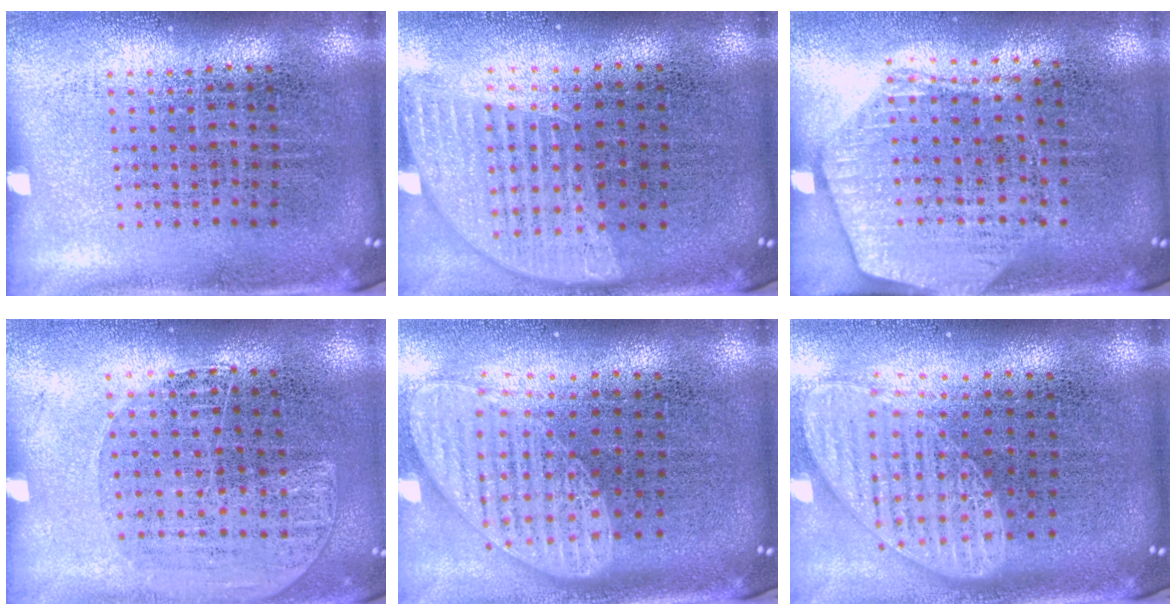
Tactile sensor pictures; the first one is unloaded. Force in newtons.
{"total": 1.1, "press": 1.1, "slide": 0.3}
{"total": 1.9, "press": 1.7, "slide": 0.8}
{"total": 1.2, "press": 1.1, "slide": 0.5}
{"total": 1.8, "press": 1.5, "slide": 1.1}
{"total": 1.8, "press": 1.5, "slide": 1.0}